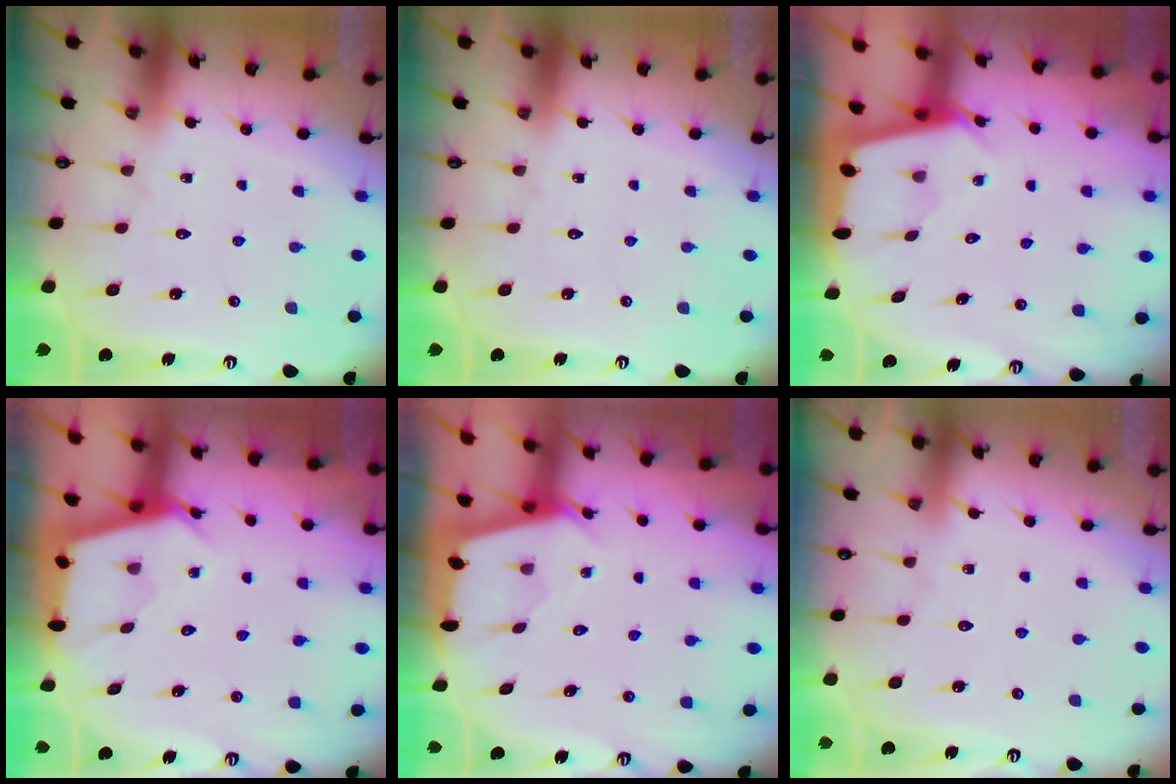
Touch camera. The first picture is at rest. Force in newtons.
{"total": 0.0}
{"total": 2.4, "press": 2.4, "slide": 0.3}
{"total": 2.9, "press": 2.9, "slide": 0.4}
{"total": 2.5, "press": 2.5, "slide": 0.2}
{"total": 1.8, "press": 1.8, "slide": 0.3}